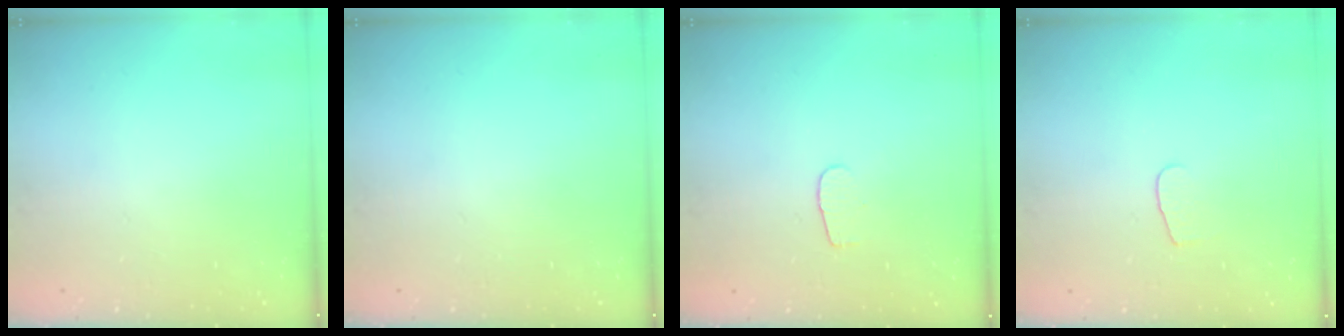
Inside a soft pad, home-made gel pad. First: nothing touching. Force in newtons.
{"total": 0.0}
{"total": 3.6, "press": 3.6, "slide": 0.4}
{"total": 4.2, "press": 4.2, "slide": 0.4}